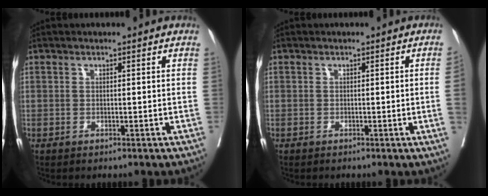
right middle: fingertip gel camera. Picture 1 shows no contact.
{"total": 1.8, "force": [-0.3, -0.8, 1.6], "torque": [-0.019, -0.002, -0.001]}